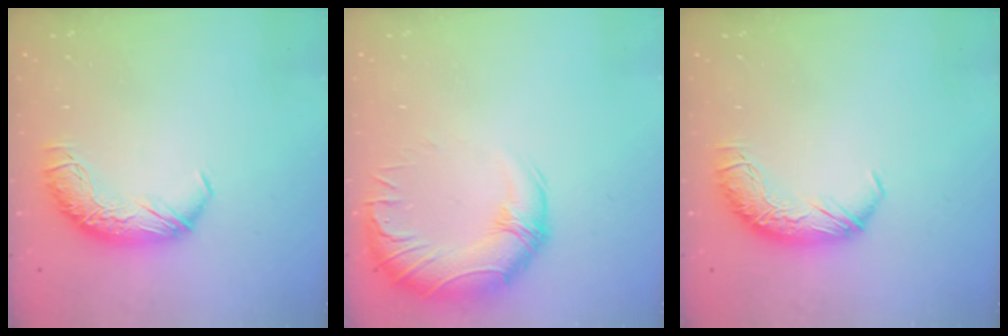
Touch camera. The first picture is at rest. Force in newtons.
{"total": 3.2, "press": 0.3, "slide": 3.2}
{"total": 0.0}